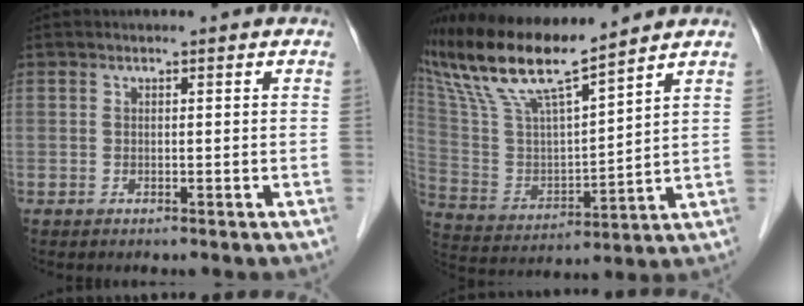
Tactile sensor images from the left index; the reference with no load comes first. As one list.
[{"total": 17.0, "force": [13.8, 0.9, 9.8], "torque": [-0.195, 0.008, 0.265]}]